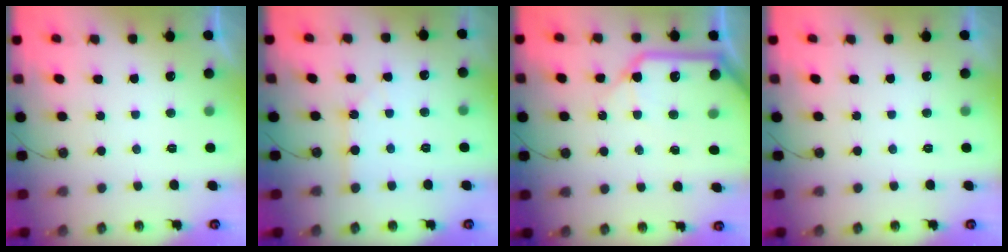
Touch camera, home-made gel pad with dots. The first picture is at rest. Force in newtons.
{"total": 1.8, "press": 1.8, "slide": 0.1}
{"total": 13.4, "press": 13.3, "slide": 1.5}
{"total": 0.0}